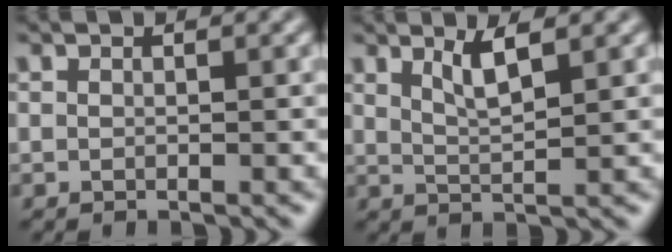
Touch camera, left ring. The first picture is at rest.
{"total": 2.6, "force": [1.5, 0.5, 2.0], "torque": [-0.033, -0.003, 0.030]}